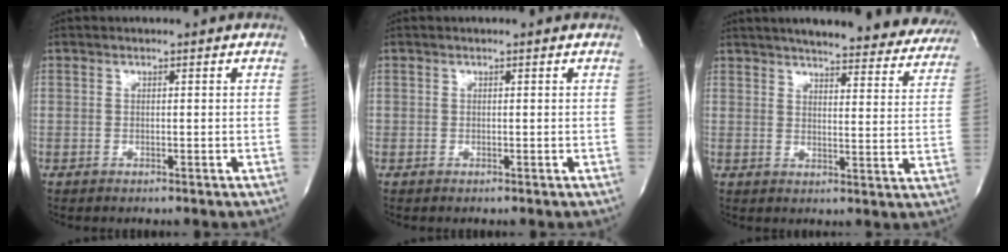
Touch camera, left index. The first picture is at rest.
{"total": 0.6, "force": [-0.6, 0.2, -0.1], "torque": [0.007, -0.003, -0.011]}
{"total": 26.4, "force": [23.5, 5.5, 10.9], "torque": [-0.155, -0.048, 0.265]}